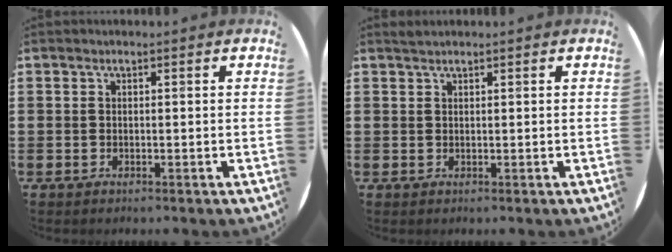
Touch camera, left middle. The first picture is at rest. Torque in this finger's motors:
{"motor_torque": [-0.02, -0.03, -0.80, -0.21]}